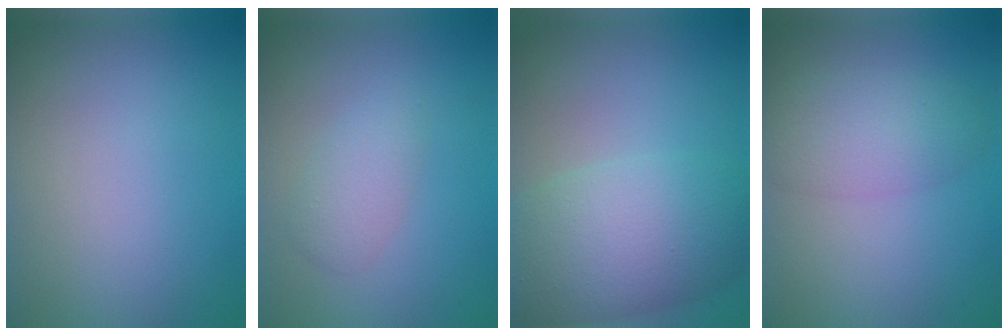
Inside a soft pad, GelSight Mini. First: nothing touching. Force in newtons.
{"total": 2.0, "press": 2.0, "slide": 0.0}
{"total": 8.5, "press": 8.5, "slide": 0.2}
{"total": 4.1, "press": 4.1, "slide": 0.2}